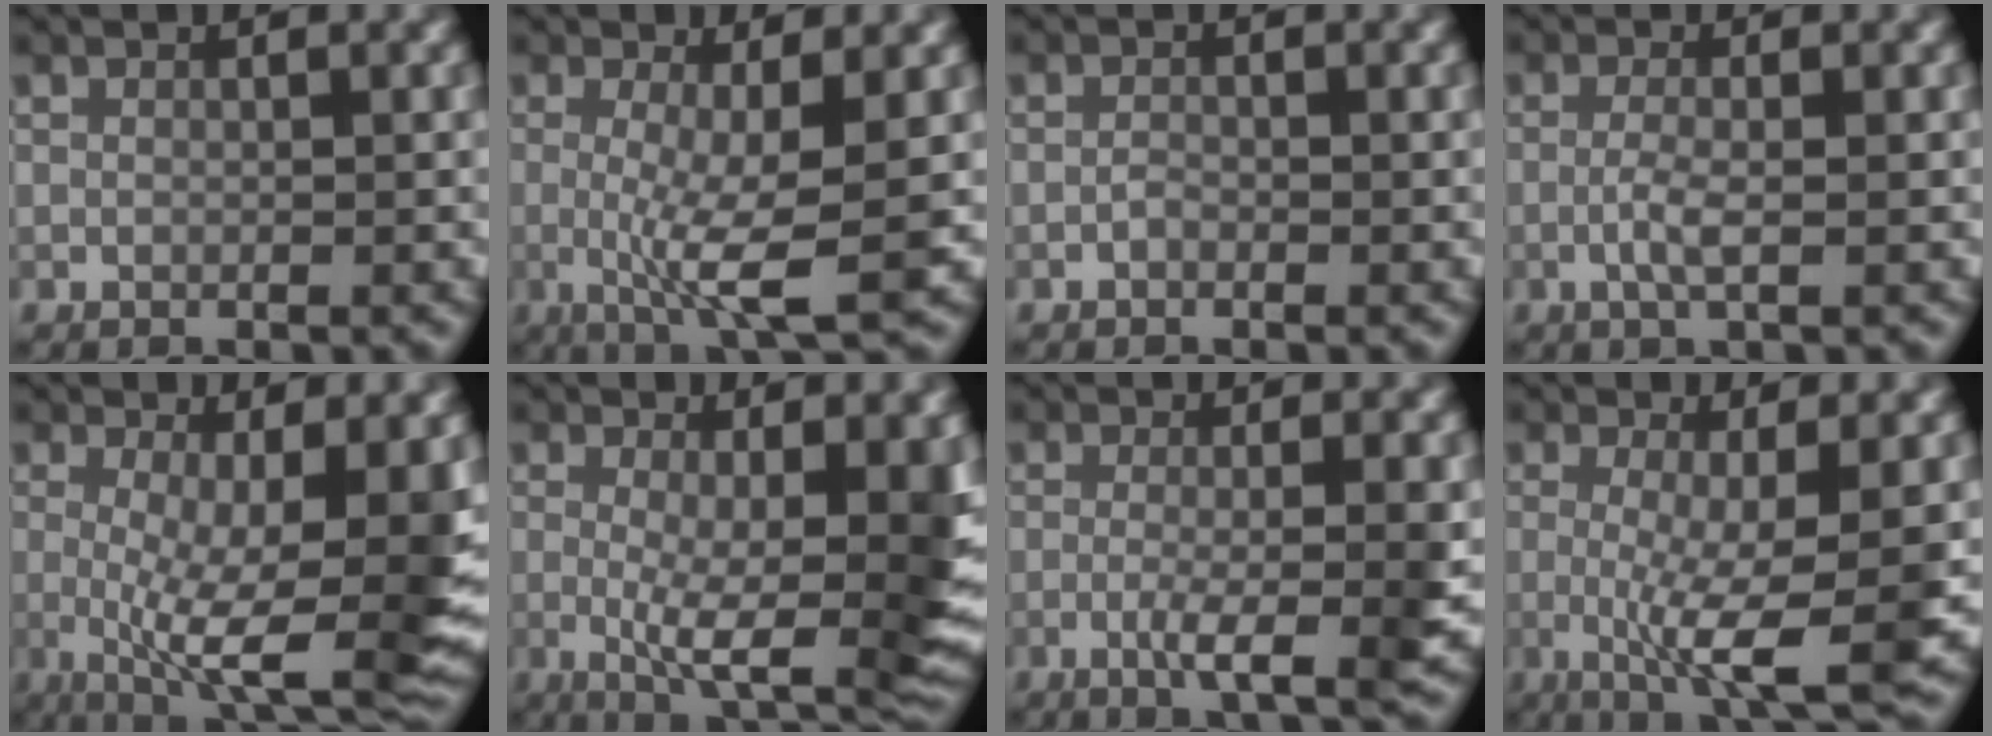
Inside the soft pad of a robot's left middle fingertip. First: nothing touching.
{"total": 5.4, "force": [-0.6, 0.9, 5.3], "torque": [-0.097, -0.014, -0.010]}
{"total": 0.7, "force": [-0.4, 0.4, 0.4], "torque": [-0.009, 0.001, -0.009]}
{"total": 2.0, "force": [-0.5, 0.4, 1.9], "torque": [-0.042, 0.000, -0.015]}
{"total": 11.0, "force": [-0.8, 3.2, 10.5], "torque": [-0.163, -0.020, -0.011]}
{"total": 9.9, "force": [-0.3, 2.8, 9.5], "torque": [-0.146, -0.018, -0.002]}
{"total": 4.0, "force": [-0.9, 0.7, 3.8], "torque": [-0.063, -0.005, -0.020]}
{"total": 6.8, "force": [-1.1, 1.2, 6.6], "torque": [-0.111, -0.018, -0.016]}